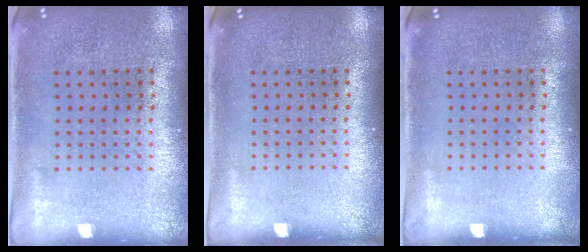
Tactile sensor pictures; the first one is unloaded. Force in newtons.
{"total": 0.0}
{"total": 0.0}